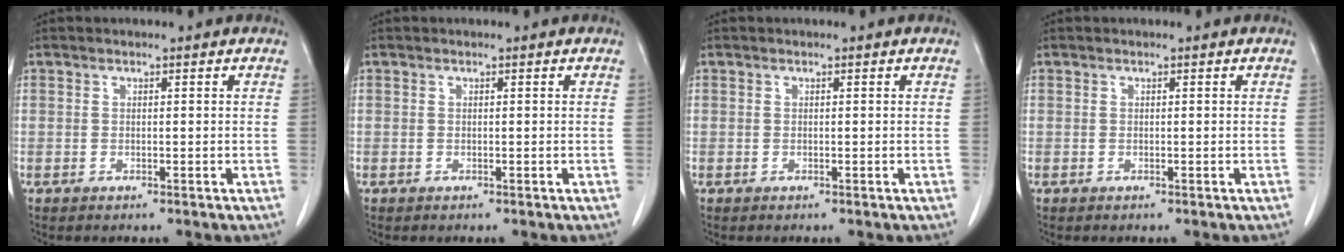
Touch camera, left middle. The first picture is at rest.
{"total": 0.0}
{"total": 0.0}
{"total": 0.0}